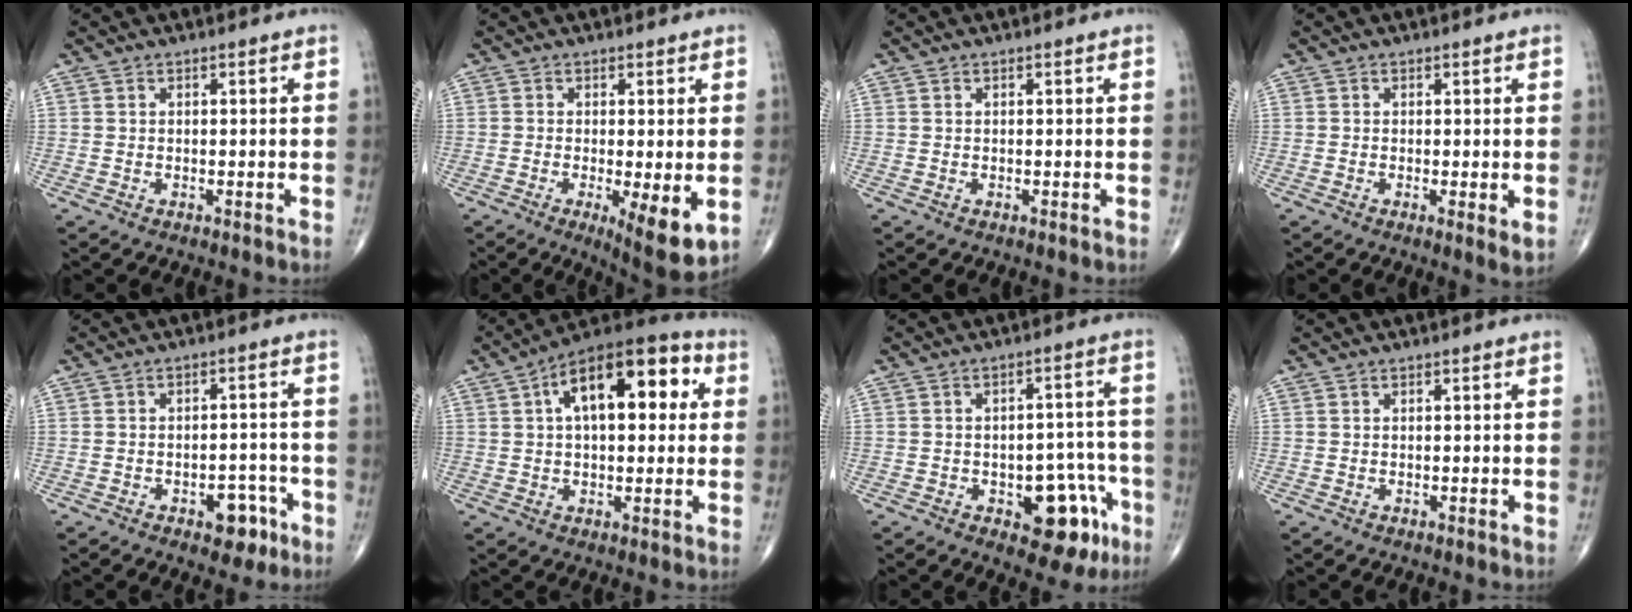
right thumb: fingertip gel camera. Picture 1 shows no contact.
{"total": 8.4, "force": [-1.9, 2.3, 7.9], "torque": [-0.117, -0.024, -0.026]}
{"total": 0.0}
{"total": 2.2, "force": [-0.1, 0.5, 2.1], "torque": [-0.038, -0.009, -0.007]}
{"total": 5.8, "force": [-3.0, 3.3, 3.6], "torque": [-0.024, 0.028, -0.036]}
{"total": 17.9, "force": [4.7, 8.8, 14.9], "torque": [-0.197, 0.032, 0.062]}
{"total": 11.5, "force": [-5.0, 6.3, 8.3], "torque": [-0.059, 0.043, -0.054]}
{"total": 0.0}